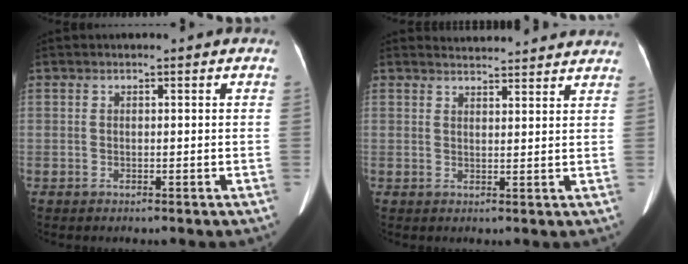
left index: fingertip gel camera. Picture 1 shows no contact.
{"total": 9.4, "force": [9.2, 1.2, 1.7], "torque": [-0.017, 0.018, 0.100]}